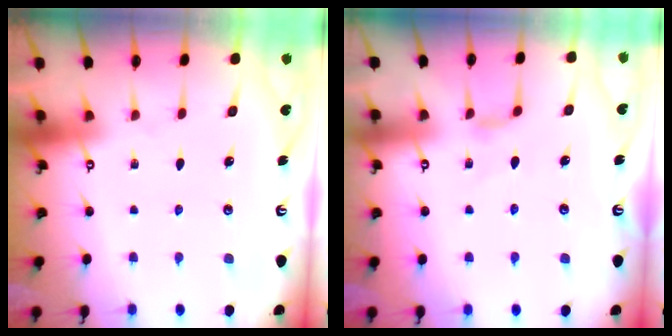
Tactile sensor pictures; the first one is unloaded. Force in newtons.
{"total": 4.1, "press": 4.1, "slide": 0.6}